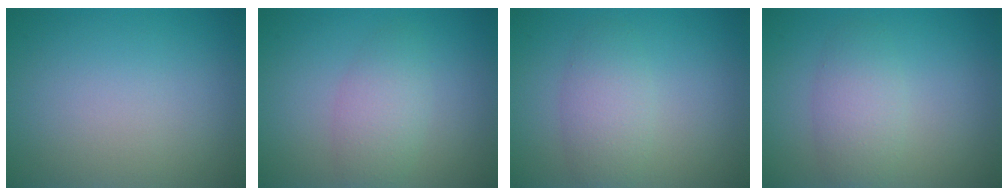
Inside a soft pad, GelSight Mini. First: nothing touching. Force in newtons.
{"total": 3.0, "press": 3.0, "slide": 0.2}
{"total": 2.9, "press": 2.9, "slide": 0.2}
{"total": 2.9, "press": 2.9, "slide": 0.2}